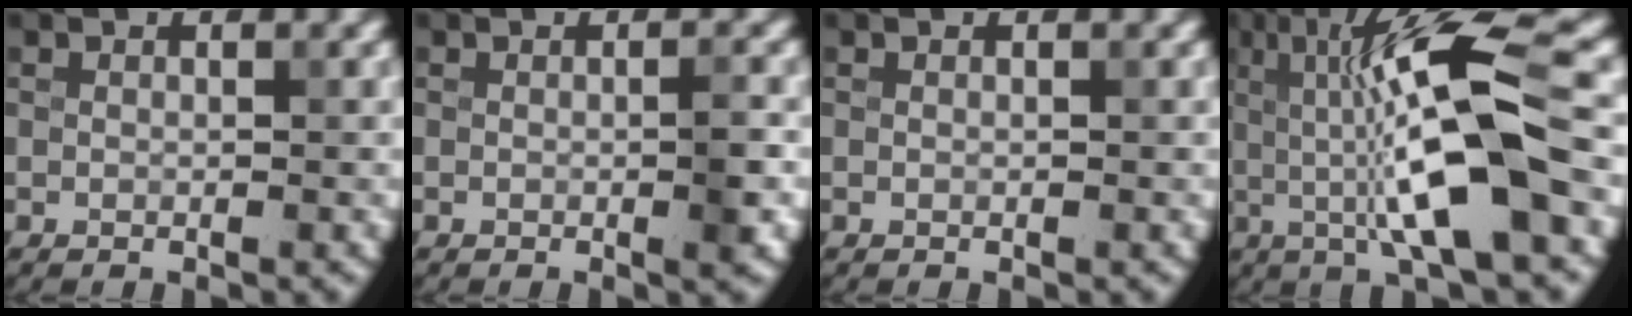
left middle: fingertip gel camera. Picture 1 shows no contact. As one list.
[{"total": 1.8, "force": [-0.2, 0.2, 1.8], "torque": [-0.028, -0.003, -0.004]}, {"total": 0.0}, {"total": 11.2, "force": [0.3, 2.2, 11.0], "torque": [-0.180, 0.003, 0.006]}]